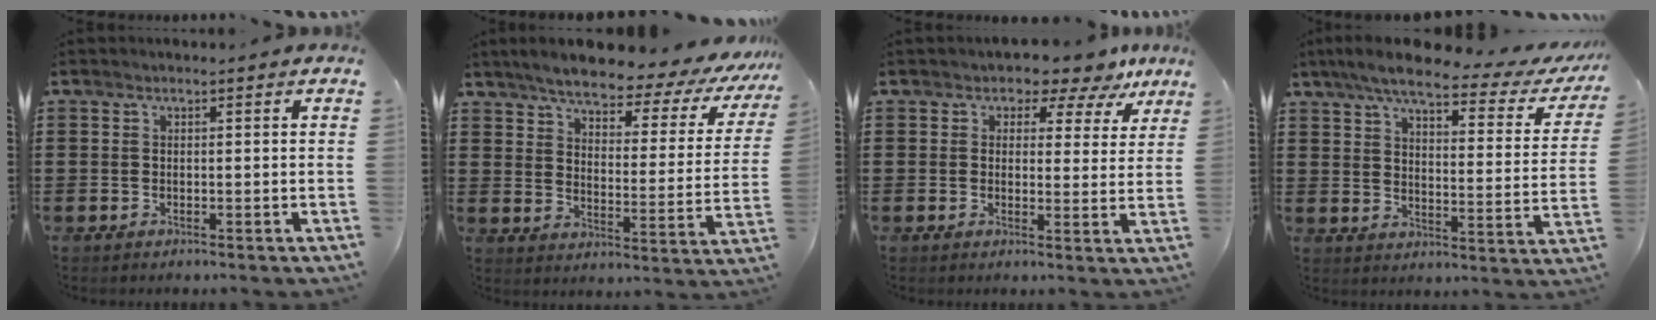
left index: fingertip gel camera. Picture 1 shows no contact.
{"total": 5.6, "force": [4.9, 0.8, 2.5], "torque": [-0.067, -0.038, 0.077]}
{"total": 3.1, "force": [2.5, 1.7, 0.6], "torque": [-0.015, -0.012, 0.039]}
{"total": 7.6, "force": [5.8, 1.0, 4.8], "torque": [-0.108, -0.027, 0.096]}